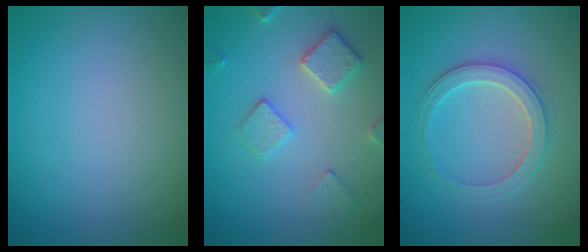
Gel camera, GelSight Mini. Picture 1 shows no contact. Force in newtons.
{"total": 3.2, "press": 3.2, "slide": 0.6}
{"total": 2.8, "press": 2.8, "slide": 0.3}